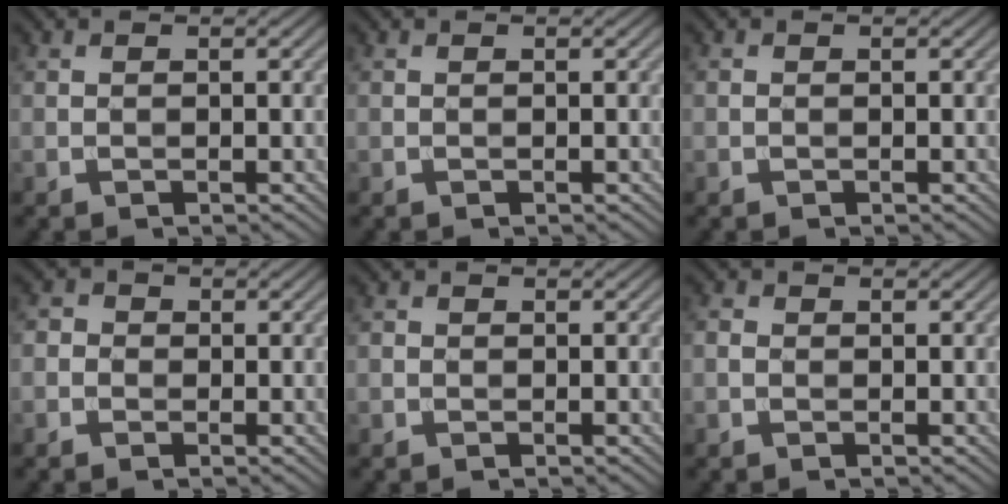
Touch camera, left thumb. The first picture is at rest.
{"total": 0.0}
{"total": 0.0}
{"total": 2.0, "force": [-0.7, 1.9, 0.5], "torque": [-0.005, 0.005, -0.025]}
{"total": 0.6, "force": [-0.3, 0.5, 0.2], "torque": [-0.004, -0.002, -0.008]}
{"total": 1.1, "force": [-0.5, 0.9, 0.5], "torque": [-0.013, 0.001, -0.013]}